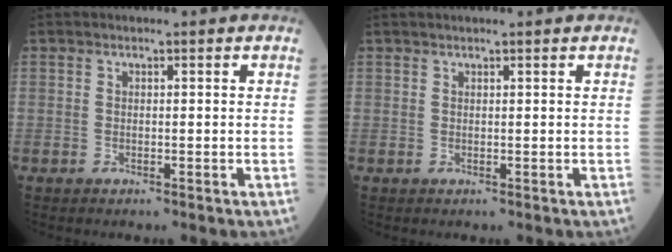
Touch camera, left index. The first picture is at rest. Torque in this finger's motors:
{"motor_torque": [0.42, -0.75, -0.01, -0.01]}